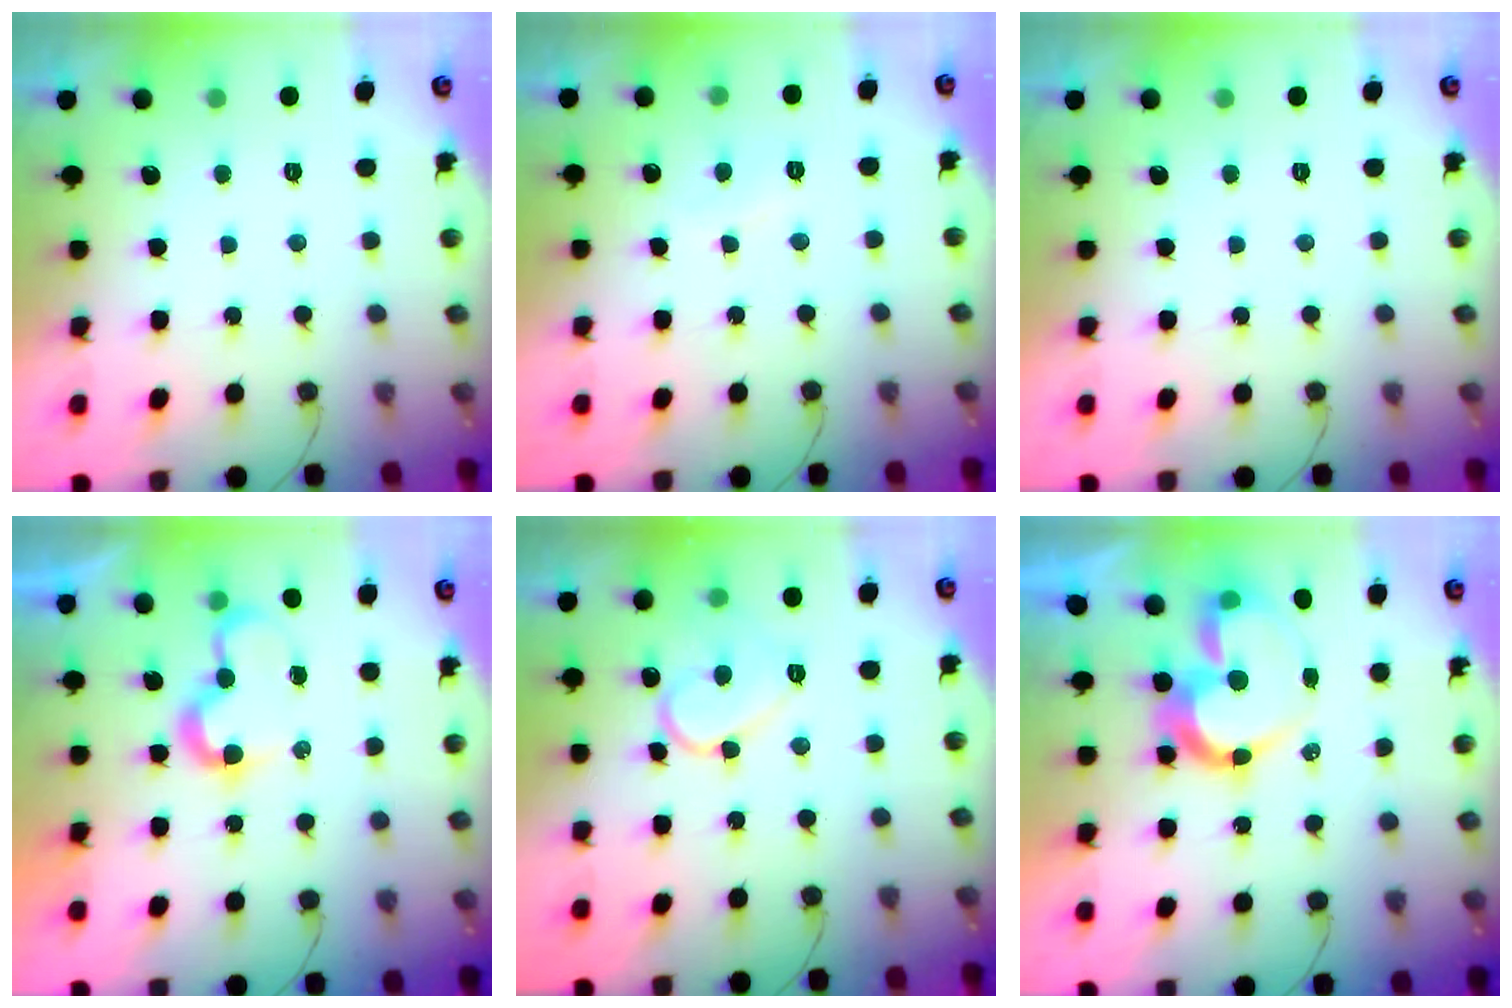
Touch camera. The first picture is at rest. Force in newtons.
{"total": 5.8, "press": 5.8, "slide": 0.5}
{"total": 0.0}
{"total": 7.2, "press": 7.2, "slide": 0.4}
{"total": 10.6, "press": 10.5, "slide": 1.0}
{"total": 12.6, "press": 12.3, "slide": 2.5}